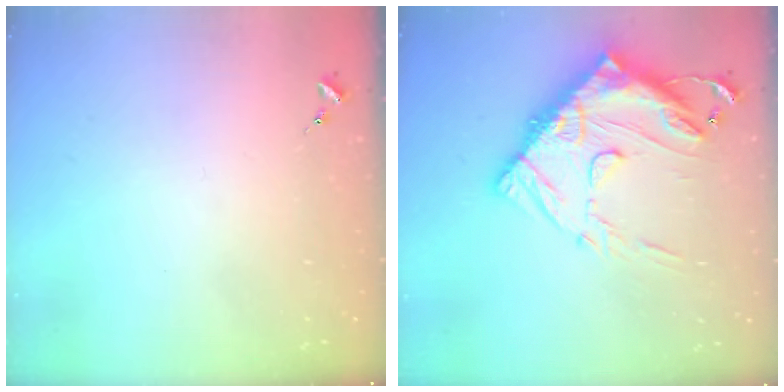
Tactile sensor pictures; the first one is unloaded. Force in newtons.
{"total": 21.5, "press": 21.4, "slide": 2.1}